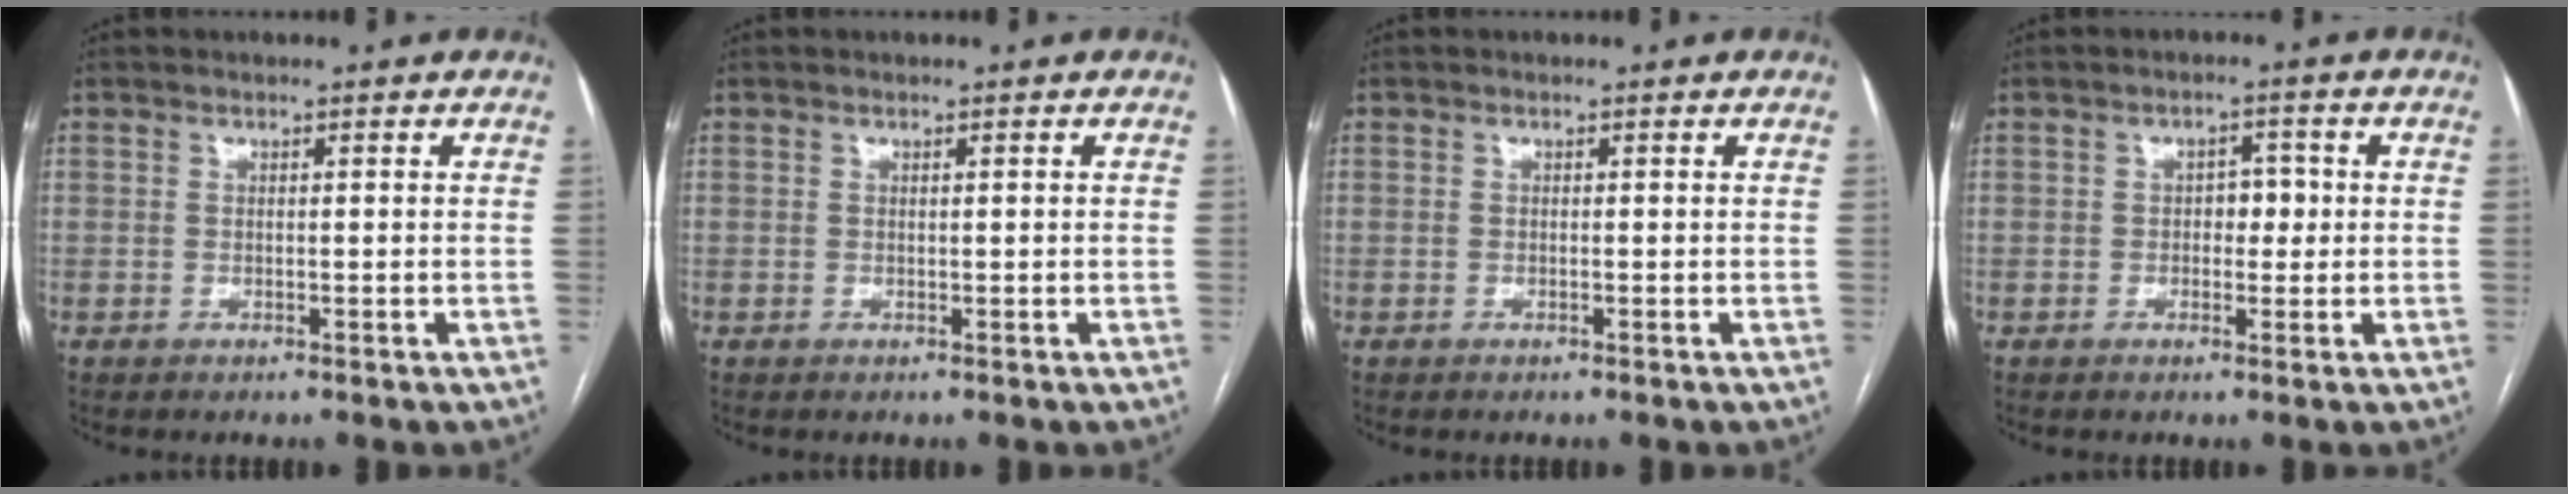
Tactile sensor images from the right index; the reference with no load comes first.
{"total": 0.0}
{"total": 0.0}
{"total": 3.0, "force": [0.0, 1.9, 2.3], "torque": [-0.027, 0.011, 0.000]}